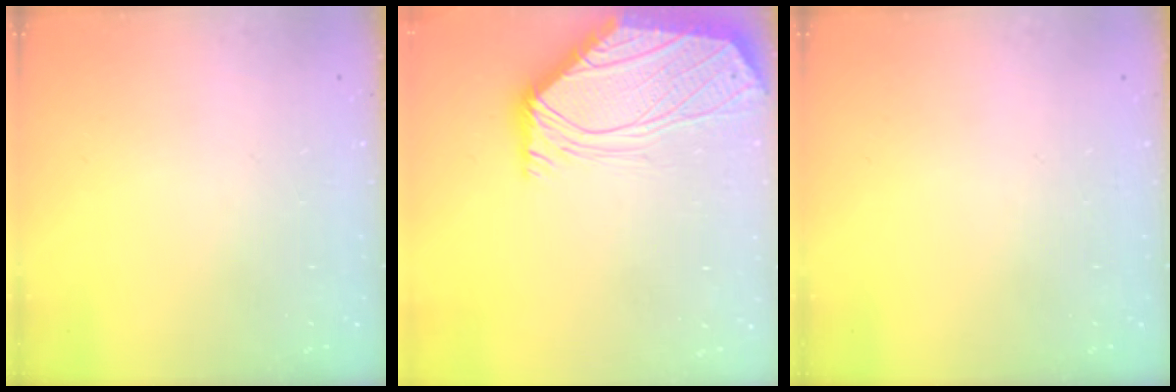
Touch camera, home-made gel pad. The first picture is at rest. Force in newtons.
{"total": 1.3, "press": 1.2, "slide": 0.4}
{"total": 0.0}